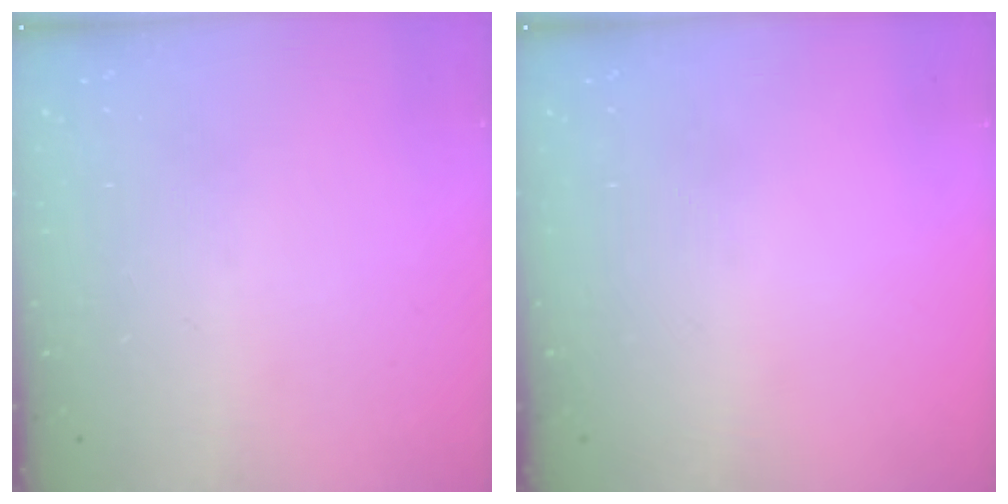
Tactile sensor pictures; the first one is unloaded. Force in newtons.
{"total": 0.0}